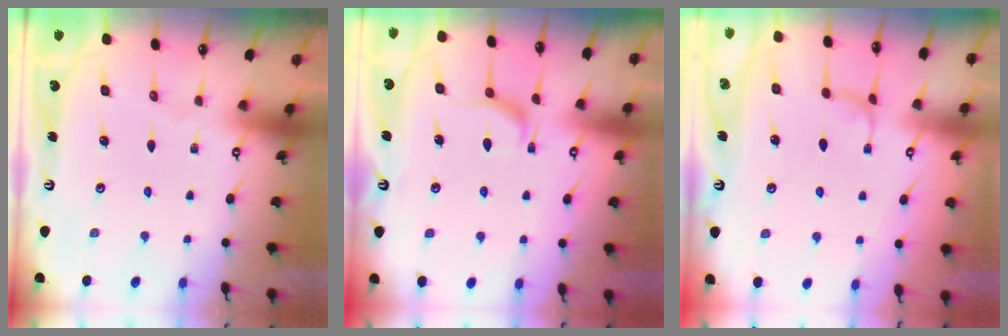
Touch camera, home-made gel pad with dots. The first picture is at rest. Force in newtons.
{"total": 2.2, "press": 2.1, "slide": 0.7}
{"total": 1.9, "press": 1.8, "slide": 0.5}